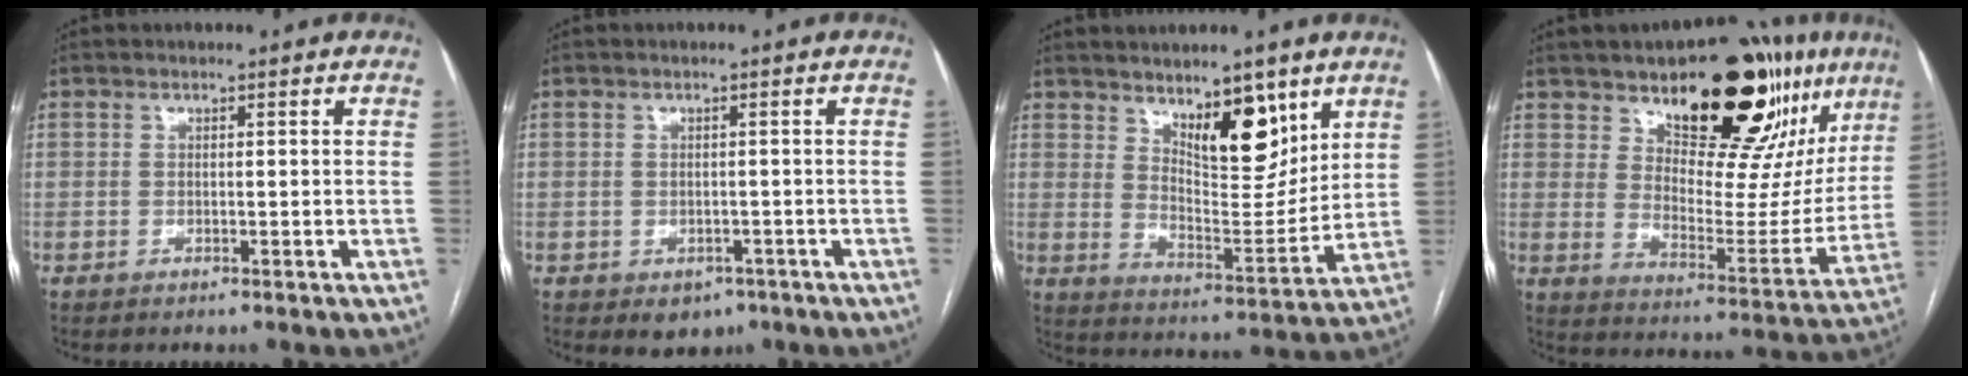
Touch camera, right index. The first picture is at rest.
{"total": 3.3, "force": [-1.4, 2.7, 1.3], "torque": [-0.009, 0.001, -0.005]}
{"total": 11.1, "force": [6.7, 4.0, 7.9], "torque": [-0.126, -0.008, 0.122]}
{"total": 23.8, "force": [15.0, 9.5, 15.8], "torque": [-0.219, -0.015, 0.214]}